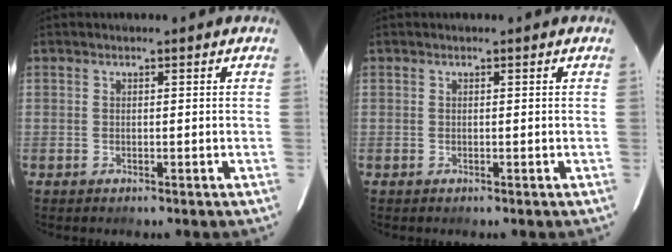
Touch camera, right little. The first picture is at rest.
{"total": 0.0}